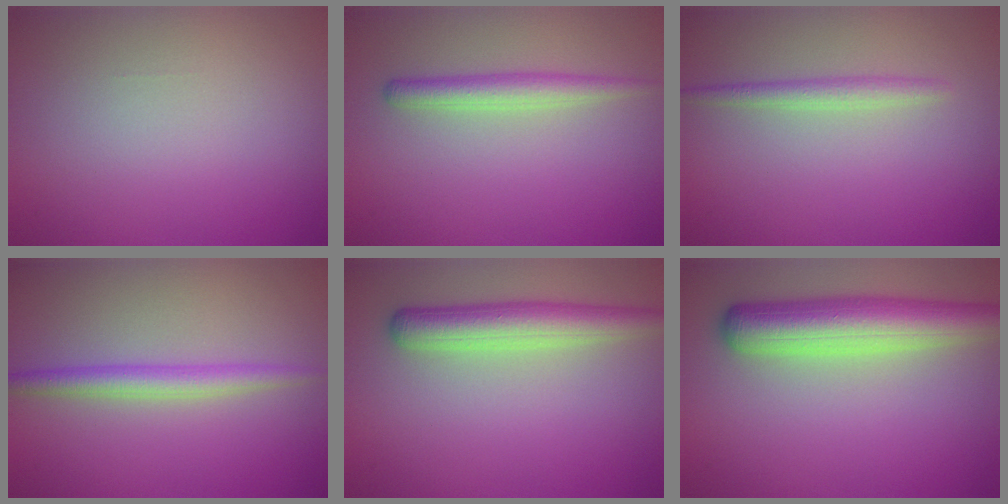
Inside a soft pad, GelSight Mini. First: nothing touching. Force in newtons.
{"total": 2.2, "press": 2.2, "slide": 0.0}
{"total": 1.5, "press": 1.5, "slide": 0.0}
{"total": 2.5, "press": 2.5, "slide": 0.1}
{"total": 4.2, "press": 4.2, "slide": 0.3}
{"total": 6.3, "press": 6.3, "slide": 0.4}